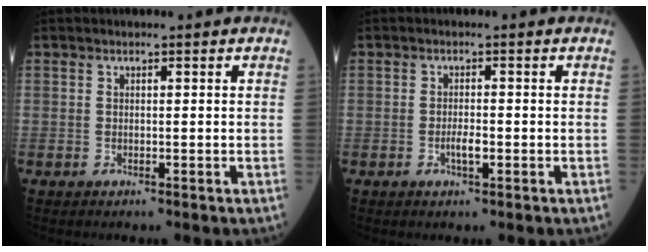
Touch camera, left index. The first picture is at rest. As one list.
[{"total": 1.9, "force": [-0.7, 0.4, 1.7], "torque": [-0.033, 0.000, -0.011]}]